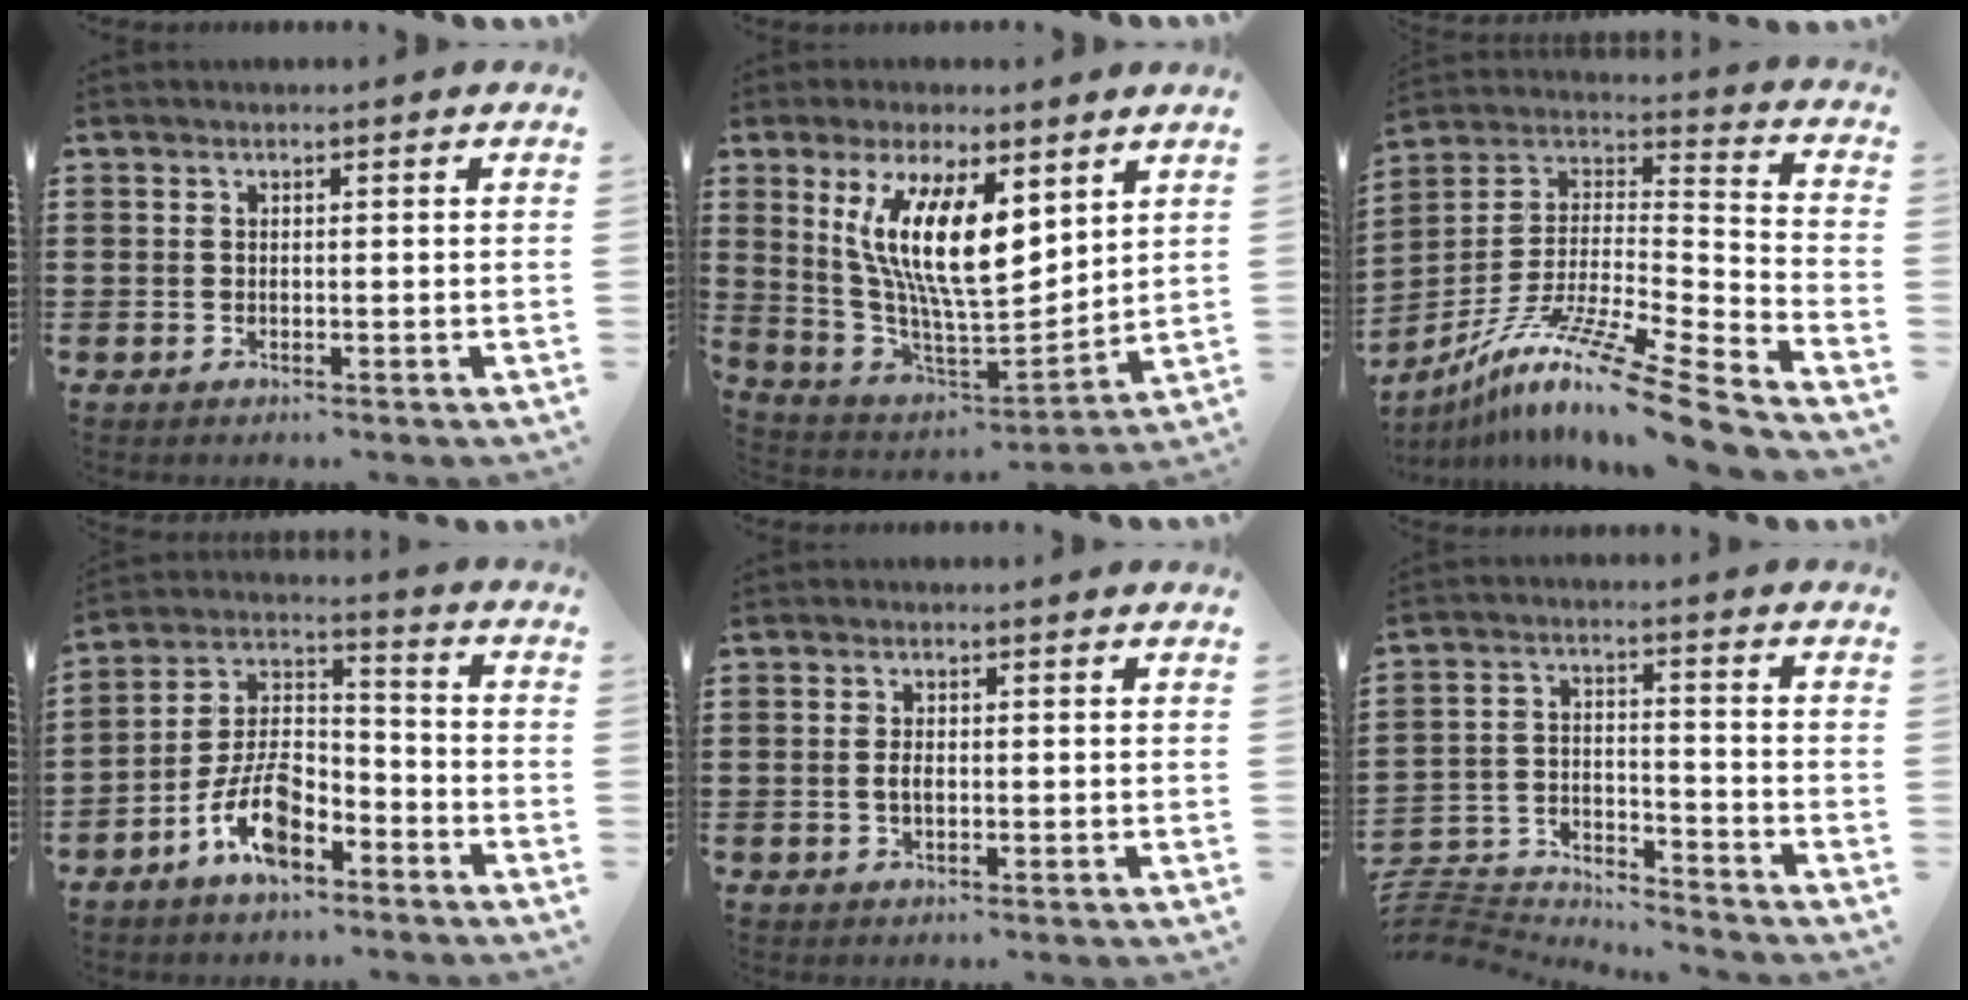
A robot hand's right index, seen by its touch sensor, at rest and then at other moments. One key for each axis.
{"total": 13.3, "fx": 5.1, "fy": 4.5, "fz": 11.5, "tx": -0.237, "ty": -0.022, "tz": 0.092}
{"total": 13.5, "fx": -10.4, "fy": -0.4, "fz": 8.5, "tx": -0.145, "ty": 0.010, "tz": -0.198}
{"total": 9.8, "fx": -6.3, "fy": 4.4, "fz": 6.1, "tx": -0.137, "ty": 0.008, "tz": -0.121}
{"total": 1.9, "fx": -0.1, "fy": 0.9, "fz": 1.7, "tx": -0.034, "ty": 0.002, "tz": -0.002}
{"total": 4.9, "fx": -4.9, "fy": 0.6, "fz": 0.2, "tx": -0.027, "ty": -0.008, "tz": -0.106}